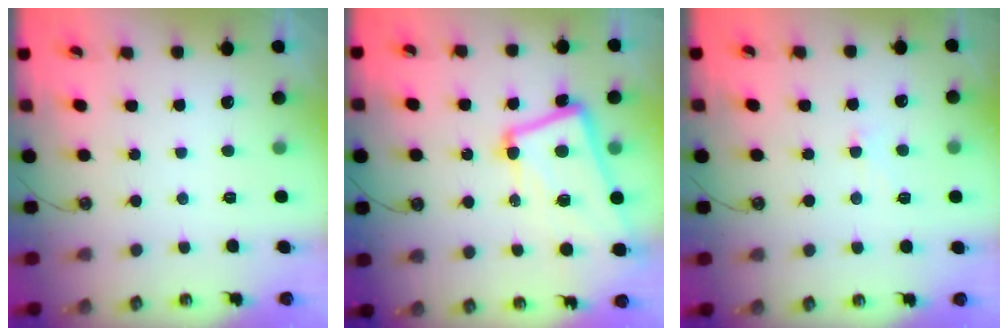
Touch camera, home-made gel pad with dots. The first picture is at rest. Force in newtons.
{"total": 12.2, "press": 12.0, "slide": 2.0}
{"total": 1.1, "press": 1.0, "slide": 0.5}